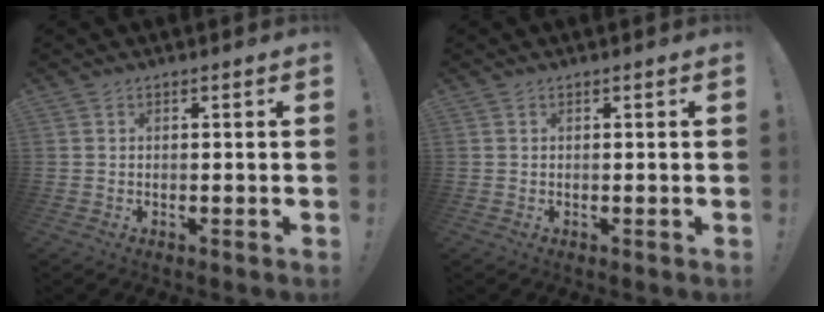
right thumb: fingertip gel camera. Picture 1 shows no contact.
{"total": 0.0}